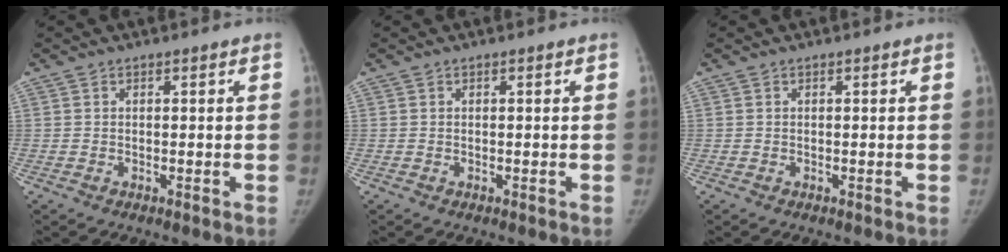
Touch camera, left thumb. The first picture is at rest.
{"total": 0.0}
{"total": 0.0}